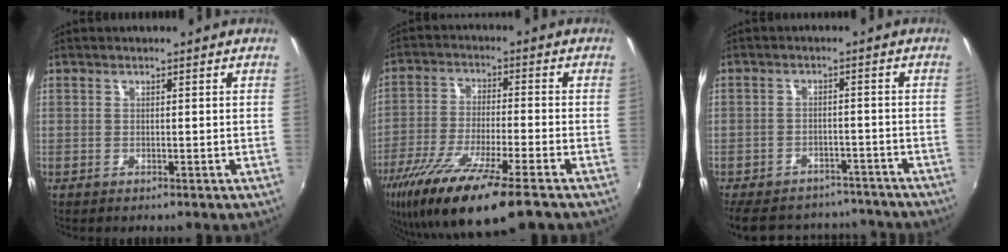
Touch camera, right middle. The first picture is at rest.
{"total": 16.9, "force": [-11.4, 2.2, 12.2], "torque": [-0.239, -0.046, -0.202]}
{"total": 15.7, "force": [-12.8, 7.9, 4.8], "torque": [-0.120, 0.036, -0.163]}